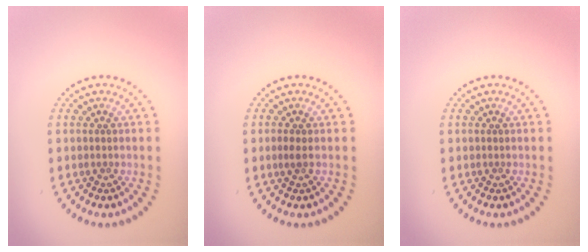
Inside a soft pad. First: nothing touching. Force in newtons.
{"total": 0.9, "press": 0.8, "slide": 0.3}
{"total": 0.0}